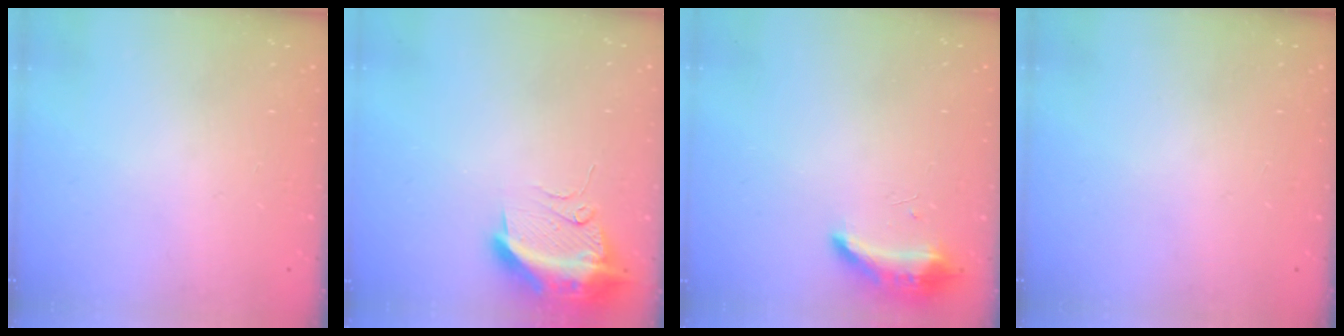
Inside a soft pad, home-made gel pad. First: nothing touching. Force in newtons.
{"total": 12.1, "press": 12.1, "slide": 1.3}
{"total": 16.8, "press": 10.1, "slide": 13.4}
{"total": 0.0}